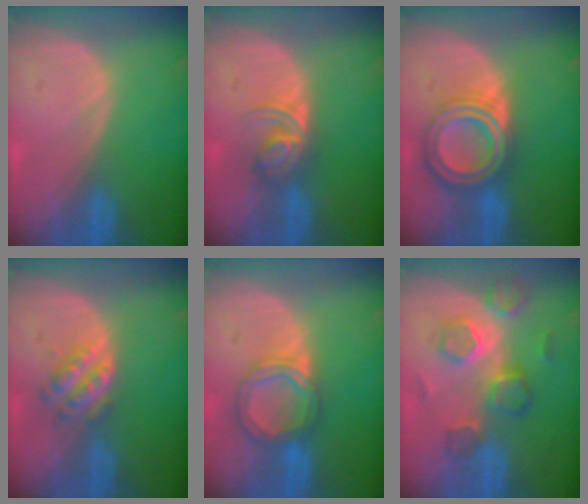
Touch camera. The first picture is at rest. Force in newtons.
{"total": 5.6, "press": 4.9, "slide": 2.8}
{"total": 8.0, "press": 8.0, "slide": 0.5}
{"total": 4.5, "press": 4.4, "slide": 0.8}
{"total": 6.3, "press": 5.8, "slide": 2.3}
{"total": 8.8, "press": 7.7, "slide": 4.2}